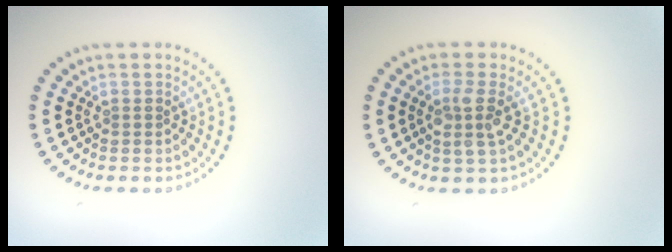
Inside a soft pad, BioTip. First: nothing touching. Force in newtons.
{"total": 2.6, "press": 2.2, "slide": 1.3}